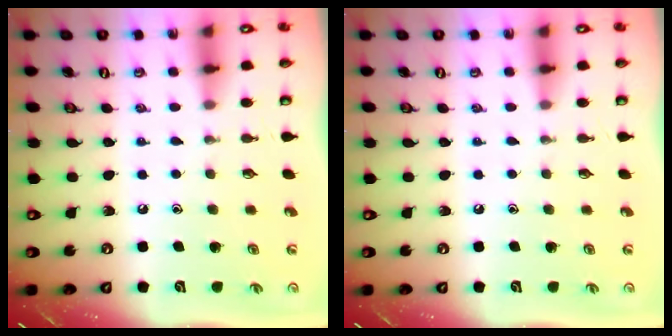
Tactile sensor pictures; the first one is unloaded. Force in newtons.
{"total": 0.0}